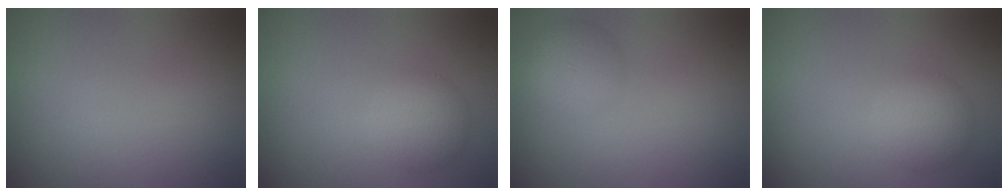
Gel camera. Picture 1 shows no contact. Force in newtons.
{"total": 3.3, "press": 3.3, "slide": 0.0}
{"total": 2.5, "press": 2.5, "slide": 0.1}
{"total": 3.3, "press": 3.3, "slide": 0.0}